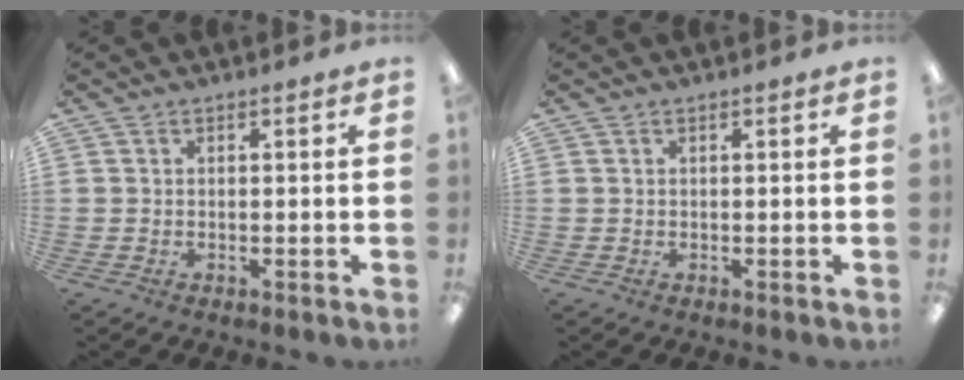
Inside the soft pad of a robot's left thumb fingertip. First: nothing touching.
{"total": 0.0}